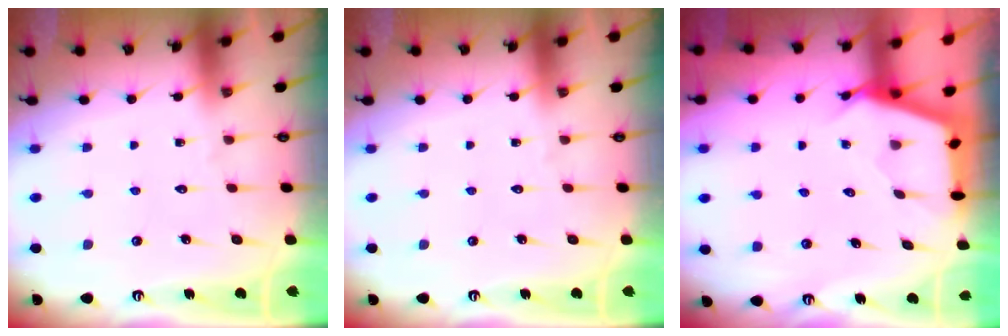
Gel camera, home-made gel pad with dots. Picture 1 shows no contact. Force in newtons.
{"total": 0.0}
{"total": 2.7, "press": 2.7, "slide": 0.3}